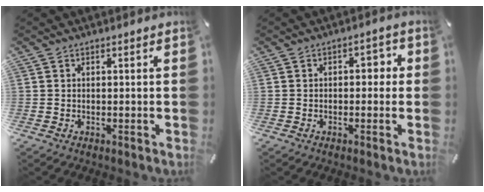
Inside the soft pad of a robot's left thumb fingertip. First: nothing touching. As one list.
[{"total": 3.0, "force": [-0.5, 2.0, 2.2], "torque": [-0.028, 0.008, -0.019]}]